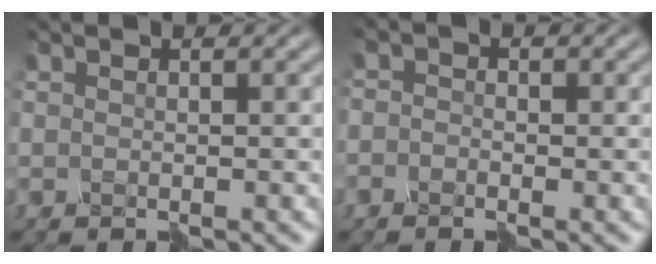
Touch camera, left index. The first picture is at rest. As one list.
[{"total": 1.7, "force": [-1.4, 0.9, -0.2], "torque": [0.018, 0.012, -0.029]}]